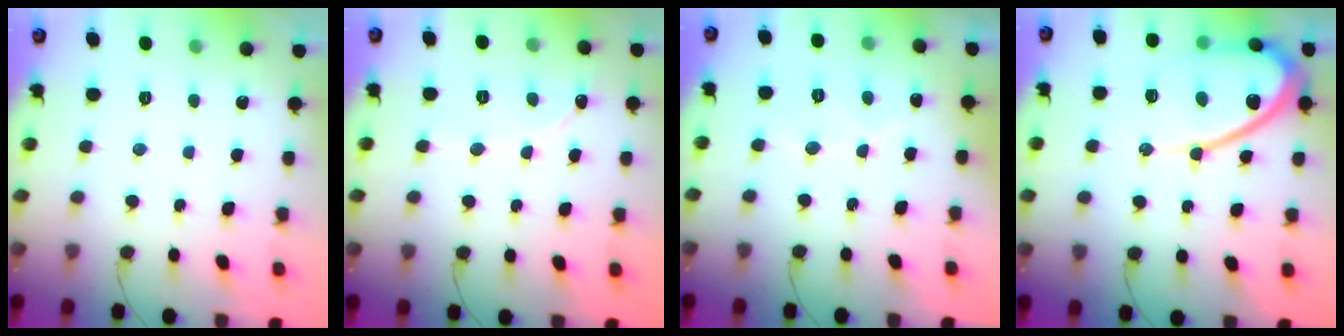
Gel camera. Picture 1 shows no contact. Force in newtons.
{"total": 2.2, "press": 2.2, "slide": 0.2}
{"total": 4.8, "press": 4.8, "slide": 0.3}
{"total": 15.4, "press": 15.3, "slide": 1.3}